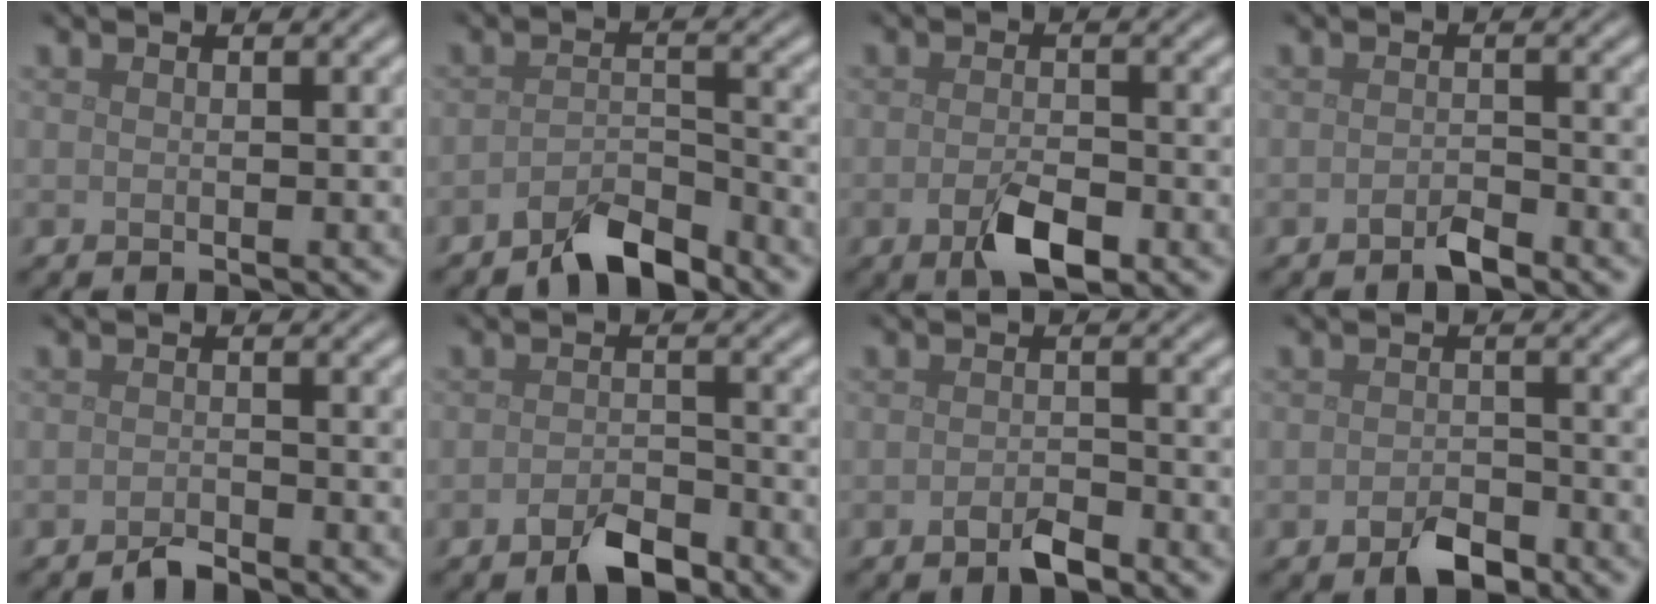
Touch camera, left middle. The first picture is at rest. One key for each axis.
{"total": 3.8, "fx": -3.2, "fy": 1.1, "fz": 1.7, "tx": -0.029, "ty": 0.004, "tz": -0.066}
{"total": 3.5, "fx": -1.6, "fy": 1.5, "fz": 2.7, "tx": -0.052, "ty": -0.006, "tz": -0.029}
{"total": 1.6, "fx": -1.2, "fy": 0.5, "fz": 1.0, "tx": -0.019, "ty": 0.000, "tz": -0.023}
{"total": 1.3, "fx": -1.2, "fy": 0.2, "fz": 0.5, "tx": -0.010, "ty": 0.001, "tz": -0.026}
{"total": 3.2, "fx": -2.2, "fy": 1.3, "fz": 1.9, "tx": -0.032, "ty": 0.002, "tz": -0.042}
{"total": 1.9, "fx": -1.3, "fy": 0.7, "fz": 1.3, "tx": -0.024, "ty": -0.001, "tz": -0.024}
{"total": 2.8, "fx": -1.7, "fy": 1.4, "fz": 1.7, "tx": -0.028, "ty": 0.001, "tz": -0.033}